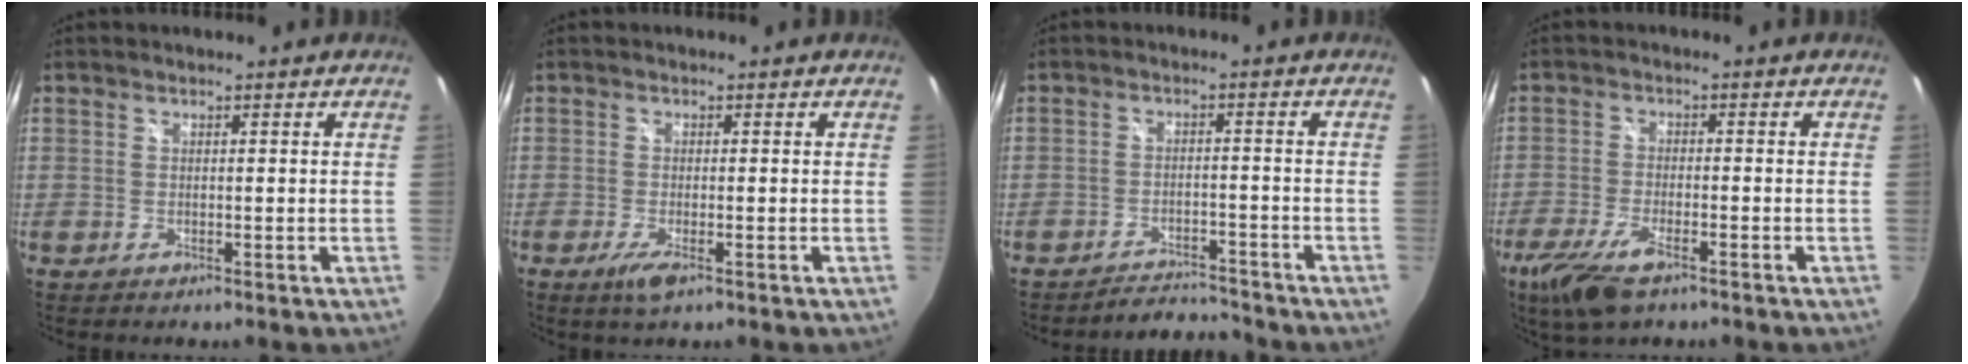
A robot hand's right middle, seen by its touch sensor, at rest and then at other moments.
{"total": 2.9, "force": [-1.5, 0.3, 2.5], "torque": [-0.051, -0.012, -0.028]}
{"total": 5.3, "force": [-5.3, 0.6, 0.0], "torque": [-0.016, 0.008, -0.082]}
{"total": 9.0, "force": [-5.8, 2.9, 6.2], "torque": [-0.153, -0.028, -0.112]}